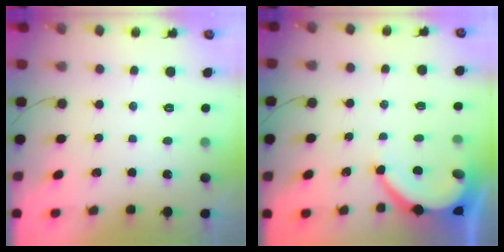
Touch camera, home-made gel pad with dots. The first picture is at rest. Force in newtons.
{"total": 6.8, "press": 6.8, "slide": 0.5}